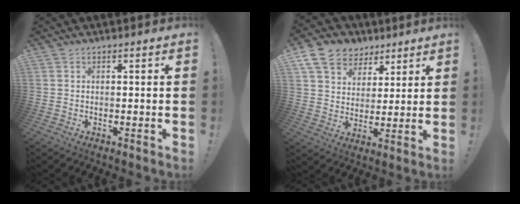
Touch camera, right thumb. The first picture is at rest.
{"total": 11.6, "force": [7.1, 8.6, 3.4], "torque": [-0.053, -0.043, 0.141]}